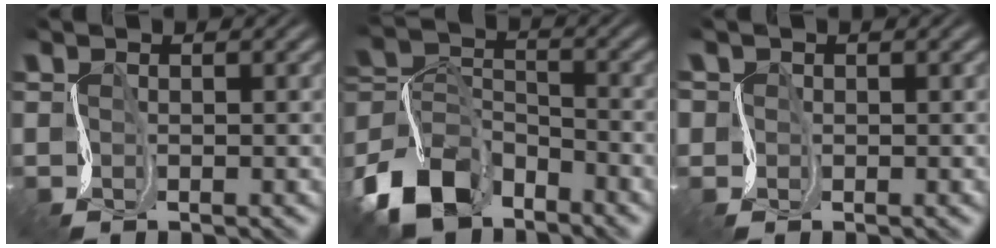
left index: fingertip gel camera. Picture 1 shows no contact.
{"total": 9.1, "force": [-6.5, 4.8, 4.3], "torque": [-0.087, 0.001, -0.148]}
{"total": 0.9, "force": [0.1, 0.9, 0.0], "torque": [0.005, -0.002, -0.003]}